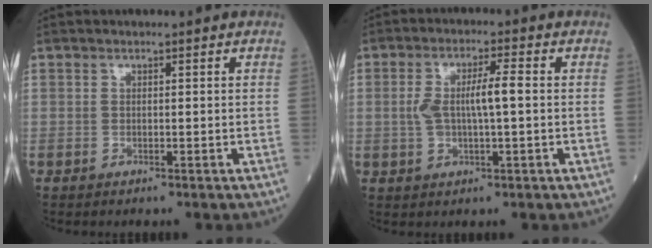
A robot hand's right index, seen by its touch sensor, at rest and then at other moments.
{"total": 6.2, "force": [0.2, 1.2, 6.1], "torque": [-0.124, 0.011, 0.004]}